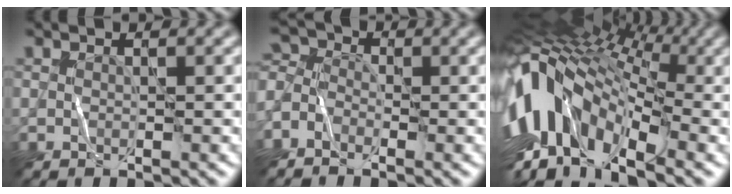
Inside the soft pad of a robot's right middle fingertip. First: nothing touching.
{"total": 3.5, "force": [-2.2, 2.0, 1.9], "torque": [-0.042, -0.002, -0.045]}
{"total": 14.0, "force": [-2.3, 7.3, 11.7], "torque": [-0.234, 0.035, -0.053]}